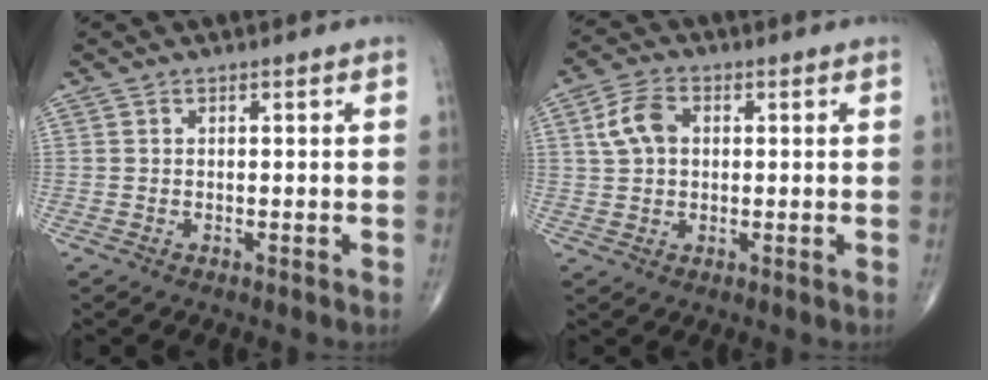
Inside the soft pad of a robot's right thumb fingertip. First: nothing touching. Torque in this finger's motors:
{"motor_torque": [-0.73, 0.78, 0.06, -0.06, 0.08]}